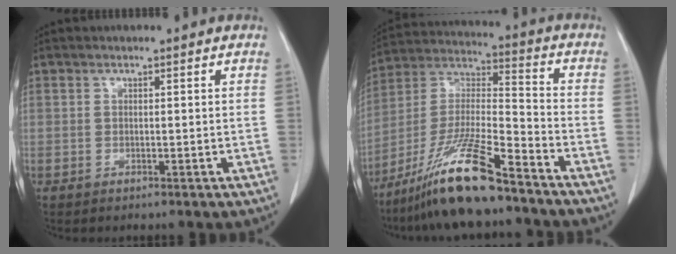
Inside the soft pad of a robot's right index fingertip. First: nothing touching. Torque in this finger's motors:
{"motor_torque": [1.22, -0.92, 0.32, 0.16]}